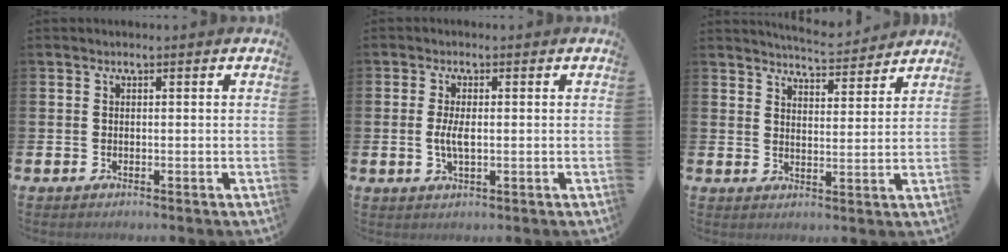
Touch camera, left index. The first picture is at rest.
{"total": 3.1, "force": [0.0, 1.2, 2.8], "torque": [-0.053, 0.003, -0.003]}
{"total": 5.3, "force": [5.2, 0.4, 0.3], "torque": [-0.011, -0.036, 0.093]}